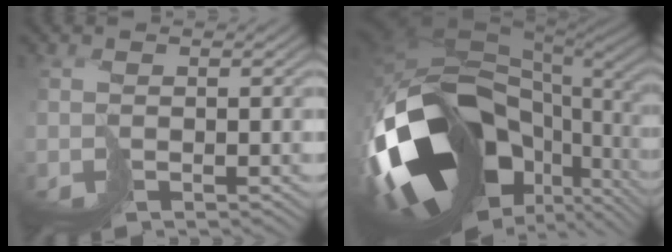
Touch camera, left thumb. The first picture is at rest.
{"total": 19.1, "force": [-5.8, 11.9, 13.8], "torque": [-0.307, -0.049, -0.060]}